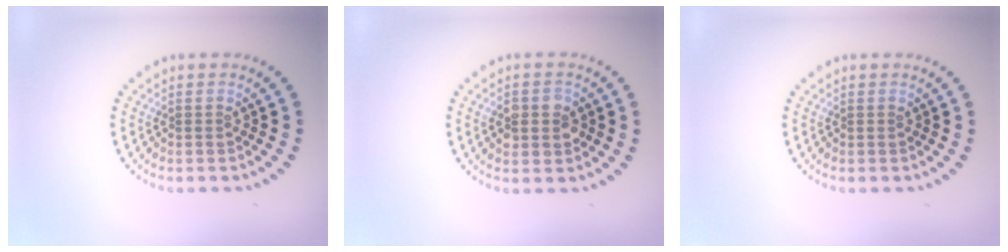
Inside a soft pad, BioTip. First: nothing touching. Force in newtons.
{"total": 2.6, "press": 2.6, "slide": 0.3}
{"total": 0.0}